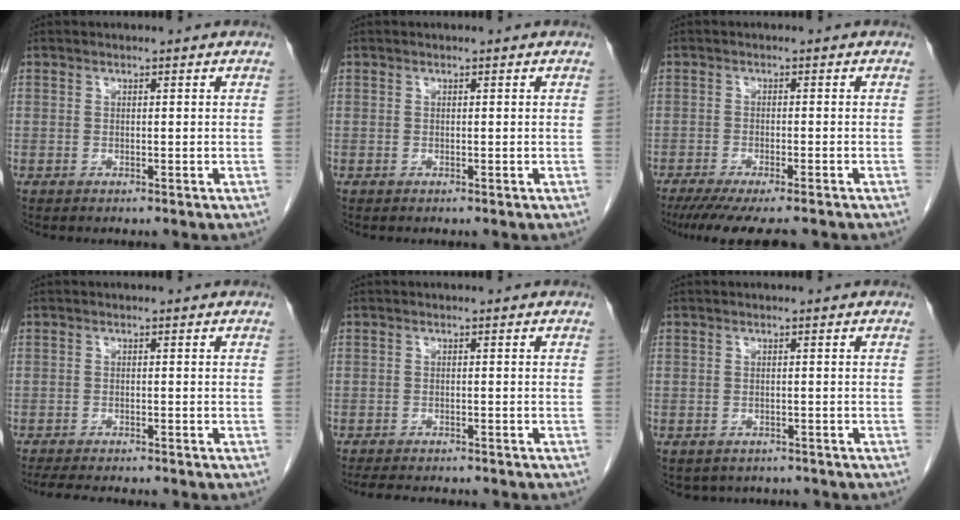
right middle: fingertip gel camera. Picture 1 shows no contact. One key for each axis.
{"total": 0.0}
{"total": 11.2, "fx": -9.6, "fy": 1.2, "fz": 5.8, "tx": -0.073, "ty": -0.024, "tz": -0.138}
{"total": 8.3, "fx": -7.2, "fy": 1.5, "fz": 3.7, "tx": -0.052, "ty": -0.009, "tz": -0.101}
{"total": 9.3, "fx": -8.2, "fy": 2.2, "fz": 3.8, "tx": -0.055, "ty": -0.007, "tz": -0.105}
{"total": 4.5, "fx": -3.8, "fy": 2.3, "fz": 0.6, "tx": -0.003, "ty": 0.009, "tz": -0.043}